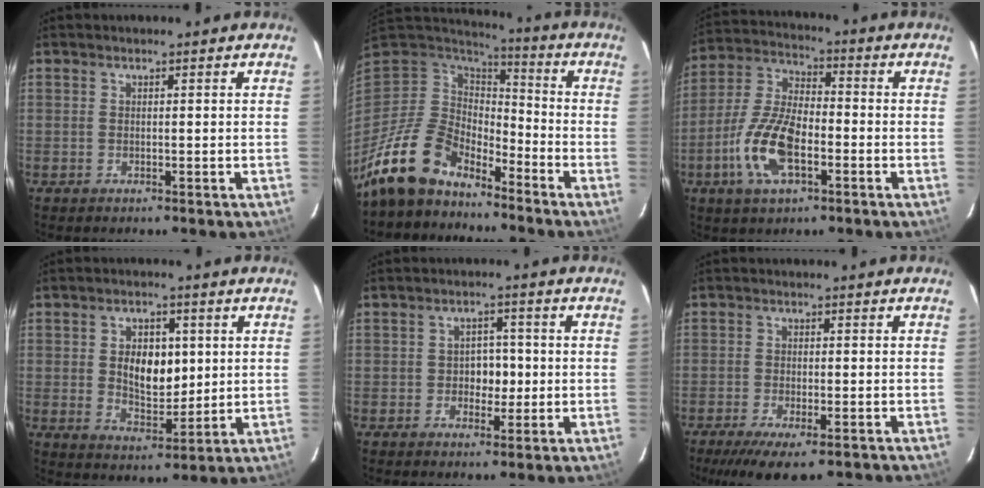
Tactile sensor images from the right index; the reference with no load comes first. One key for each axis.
{"total": 14.0, "fx": -11.3, "fy": 6.7, "fz": 4.8, "tx": -0.116, "ty": 0.008, "tz": -0.208}
{"total": 13.4, "fx": -4.9, "fy": 5.7, "fz": 11.1, "tx": -0.241, "ty": 0.000, "tz": -0.096}
{"total": 8.7, "fx": 1.4, "fy": 5.4, "fz": 6.7, "tx": -0.112, "ty": 0.003, "tz": 0.032}
{"total": 3.8, "fx": -0.7, "fy": 3.1, "fz": 2.1, "tx": -0.031, "ty": 0.010, "tz": -0.010}
{"total": 10.2, "fx": -7.5, "fy": 2.8, "fz": 6.4, "tx": -0.136, "ty": -0.036, "tz": -0.120}